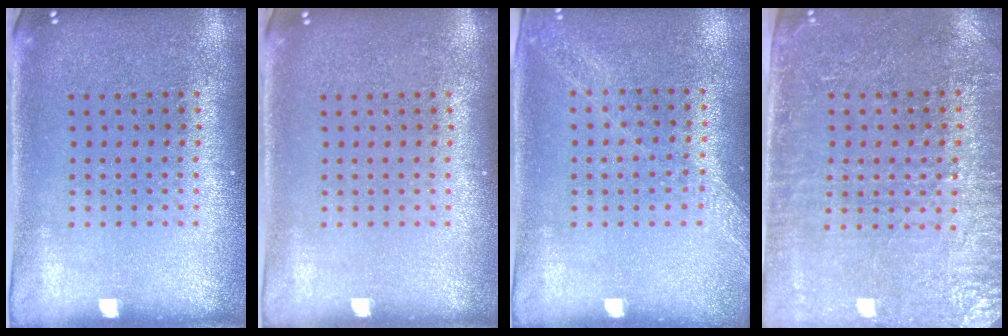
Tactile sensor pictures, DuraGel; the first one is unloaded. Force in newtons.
{"total": 0.0}
{"total": 1.2, "press": 1.2, "slide": 0.2}
{"total": 3.4, "press": 3.0, "slide": 1.6}